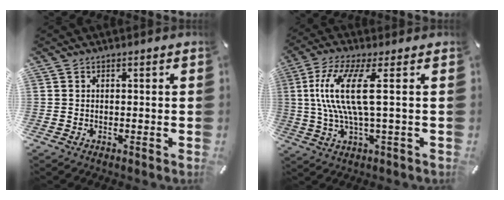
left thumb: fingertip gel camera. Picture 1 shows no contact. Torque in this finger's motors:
{"motor_torque": [-0.01, 1.38, 1.58, -0.36, 0.60]}